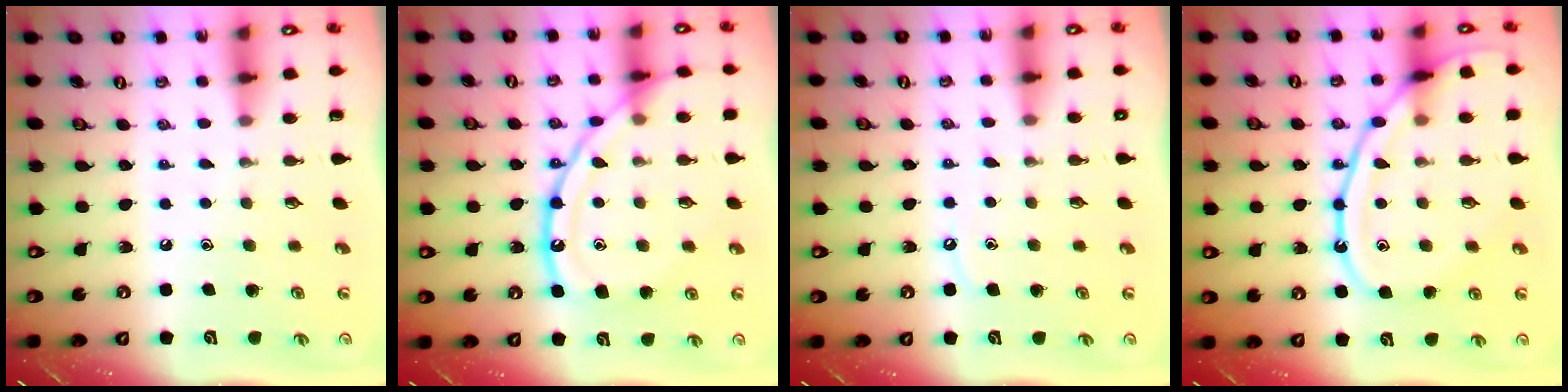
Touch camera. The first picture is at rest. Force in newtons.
{"total": 15.4, "press": 15.4, "slide": 1.1}
{"total": 5.1, "press": 5.0, "slide": 0.6}
{"total": 16.2, "press": 16.1, "slide": 1.6}